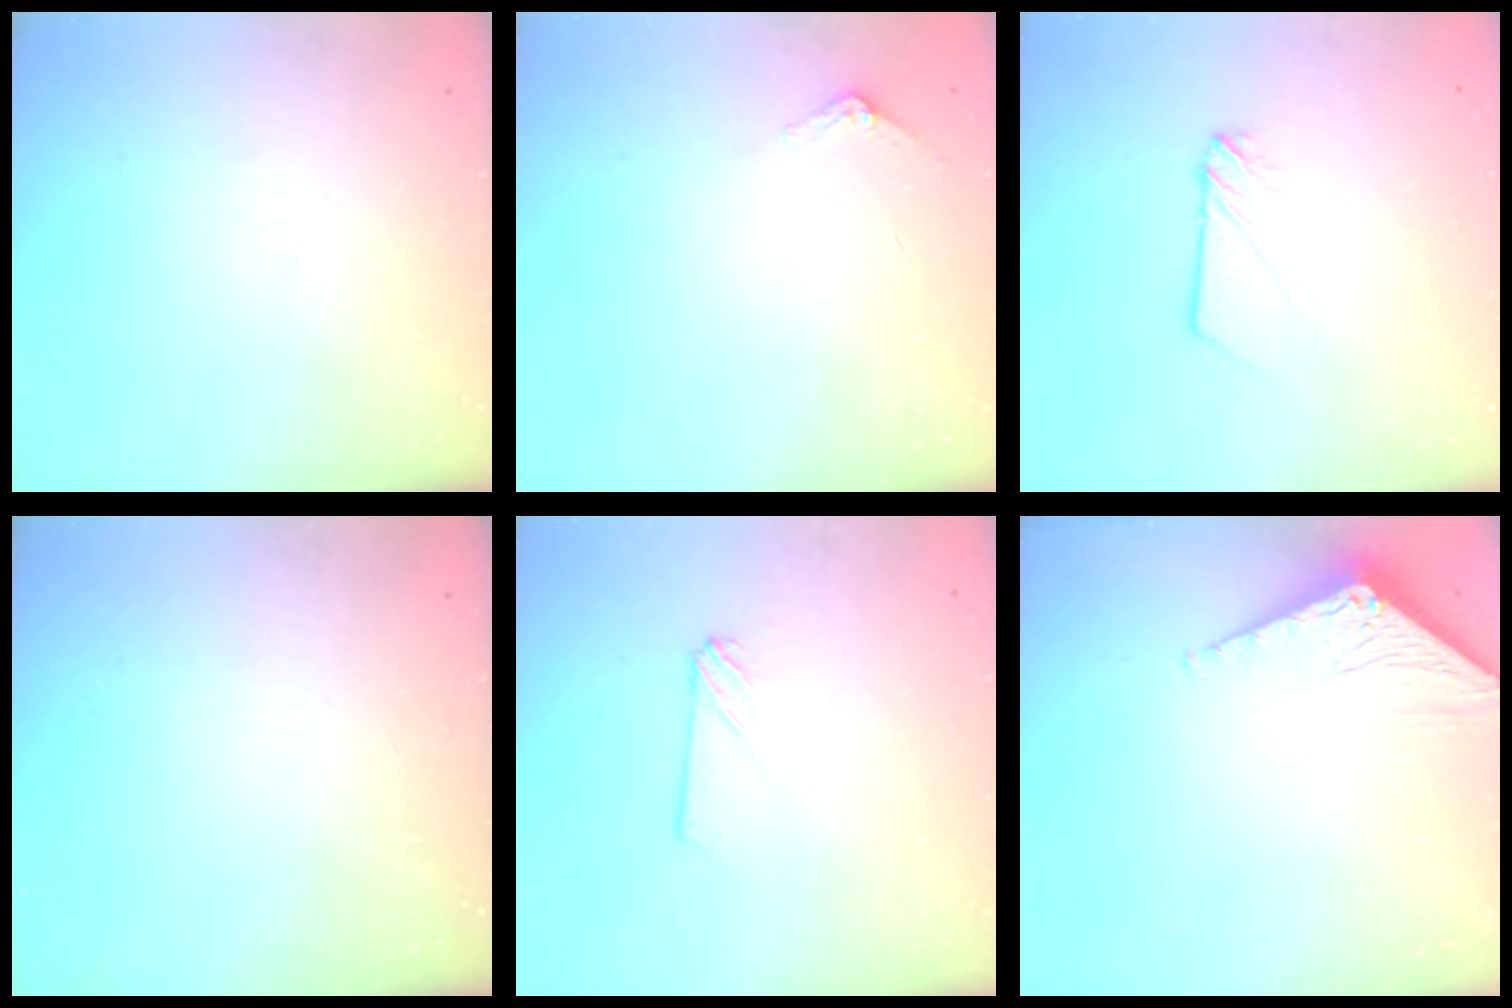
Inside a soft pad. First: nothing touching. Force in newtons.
{"total": 2.9, "press": 2.9, "slide": 0.2}
{"total": 3.0, "press": 3.0, "slide": 0.2}
{"total": 0.0}
{"total": 2.4, "press": 2.4, "slide": 0.3}
{"total": 3.1, "press": 3.1, "slide": 0.2}